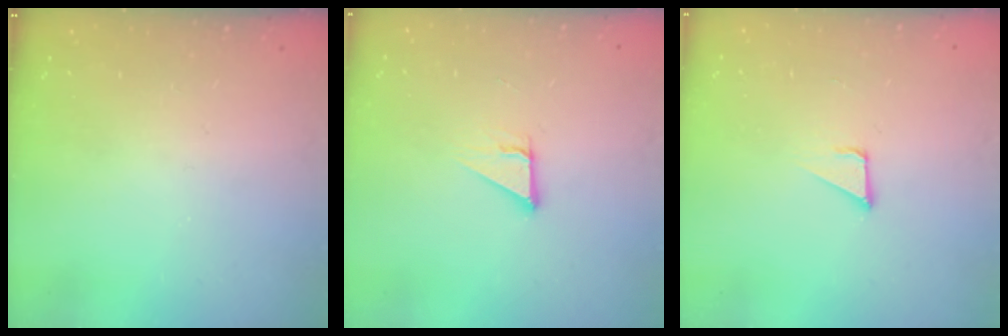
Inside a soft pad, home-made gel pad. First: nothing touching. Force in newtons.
{"total": 3.6, "press": 3.6, "slide": 0.1}
{"total": 2.1, "press": 2.1, "slide": 0.1}